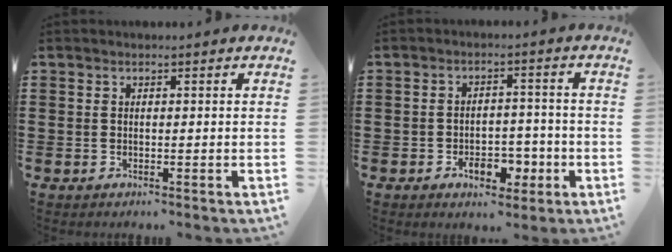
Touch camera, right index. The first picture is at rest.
{"total": 5.8, "force": [-2.8, 3.4, 3.9], "torque": [-0.051, 0.004, -0.051]}